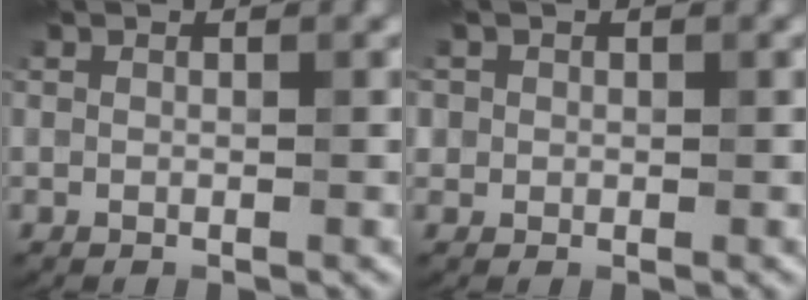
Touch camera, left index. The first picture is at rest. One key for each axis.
{"total": 2.0, "fx": 0.8, "fy": 1.8, "fz": 0.5, "tx": 0.001, "ty": 0.010, "tz": 0.004}